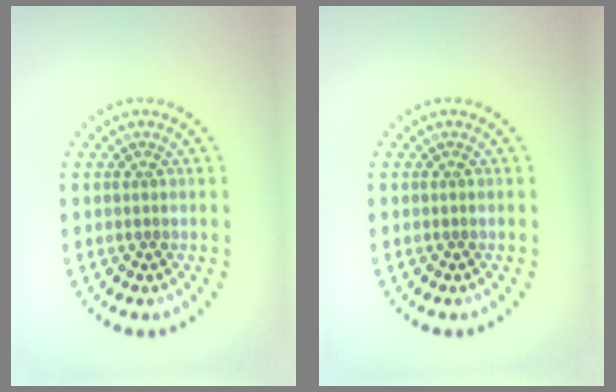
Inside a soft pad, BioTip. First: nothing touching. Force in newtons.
{"total": 0.0}